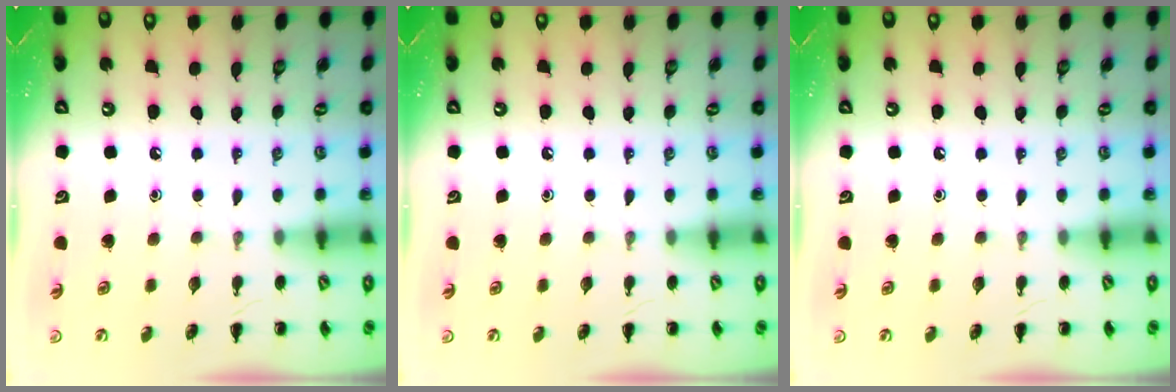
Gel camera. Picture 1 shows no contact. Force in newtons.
{"total": 0.0}
{"total": 0.0}